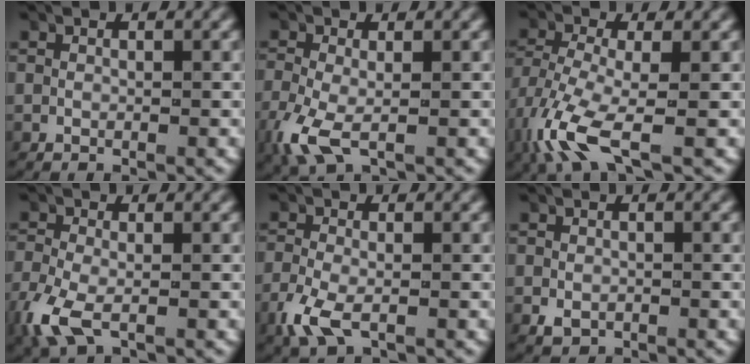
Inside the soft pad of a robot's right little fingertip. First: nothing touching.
{"total": 3.5, "force": [-1.4, 2.0, 2.5], "torque": [-0.077, -0.022, -0.016]}
{"total": 4.2, "force": [-1.8, 1.8, 3.3], "torque": [-0.091, -0.031, -0.021]}
{"total": 3.5, "force": [-1.7, 2.1, 2.2], "torque": [-0.071, -0.018, -0.022]}
{"total": 3.4, "force": [-1.9, 1.9, 2.1], "torque": [-0.065, -0.017, -0.027]}
{"total": 1.4, "force": [-0.6, 1.1, 0.5], "torque": [-0.018, -0.011, -0.001]}